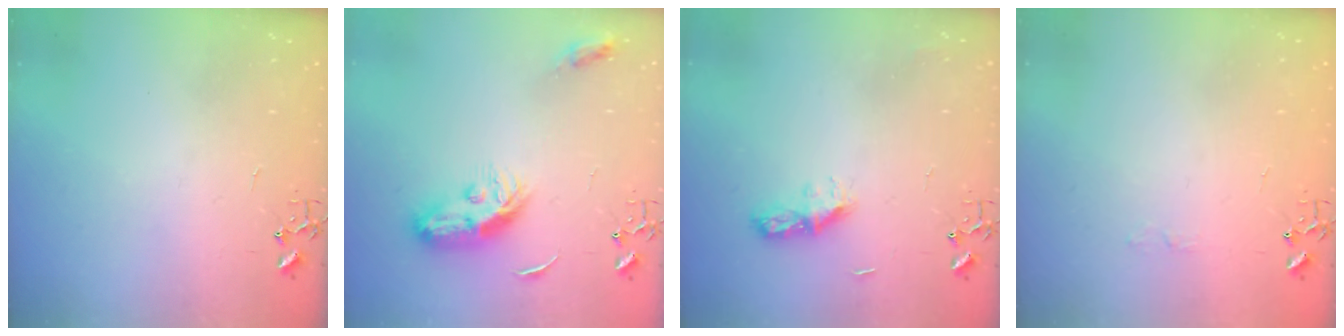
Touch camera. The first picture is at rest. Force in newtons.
{"total": 10.2, "press": 10.2, "slide": 0.2}
{"total": 7.2, "press": 7.1, "slide": 0.6}
{"total": 3.5, "press": 3.4, "slide": 0.6}